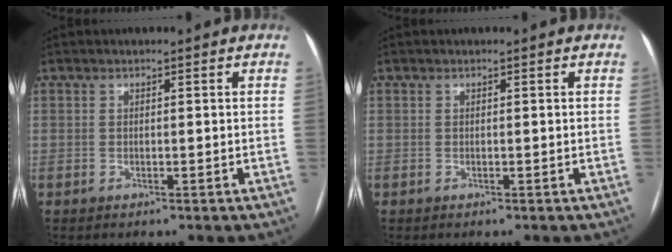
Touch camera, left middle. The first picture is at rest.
{"total": 0.0}